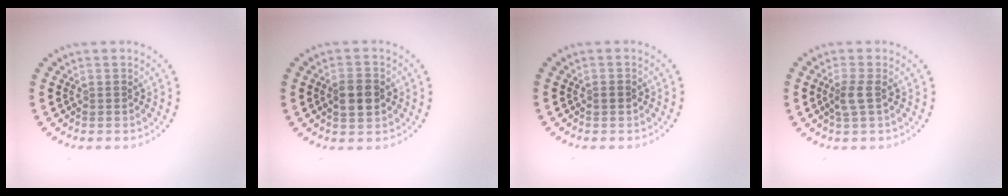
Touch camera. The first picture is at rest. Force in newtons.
{"total": 3.1, "press": 3.1, "slide": 0.3}
{"total": 0.8, "press": 0.8, "slide": 0.1}
{"total": 1.7, "press": 1.6, "slide": 0.7}